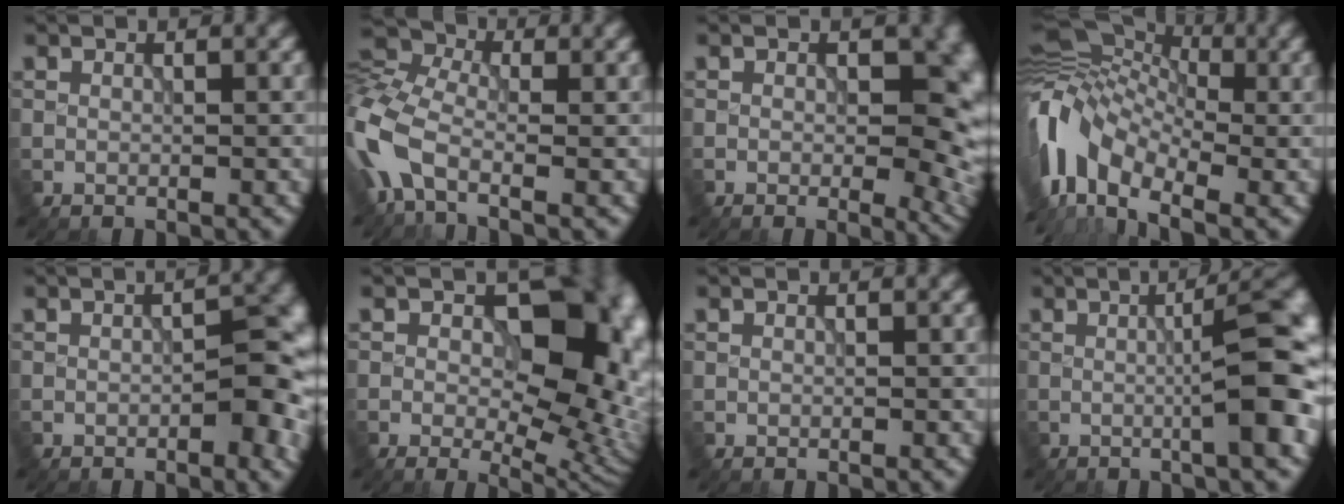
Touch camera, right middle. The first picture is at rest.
{"total": 7.6, "force": [-2.5, 4.3, 5.8], "torque": [-0.149, -0.001, -0.073]}
{"total": 10.3, "force": [0.2, 6.2, 8.3], "torque": [-0.061, -0.007, 0.009]}
{"total": 10.7, "force": [-3.4, 6.6, 7.7], "torque": [-0.162, 0.003, -0.086]}
{"total": 5.8, "force": [-1.0, 2.5, 5.1], "torque": [-0.053, -0.003, -0.011]}
{"total": 13.1, "force": [0.8, 7.9, 10.5], "torque": [-0.118, -0.002, 0.015]}
{"total": 0.0}
{"total": 8.8, "force": [0.1, 1.6, 8.6], "torque": [-0.103, 0.008, -0.002]}